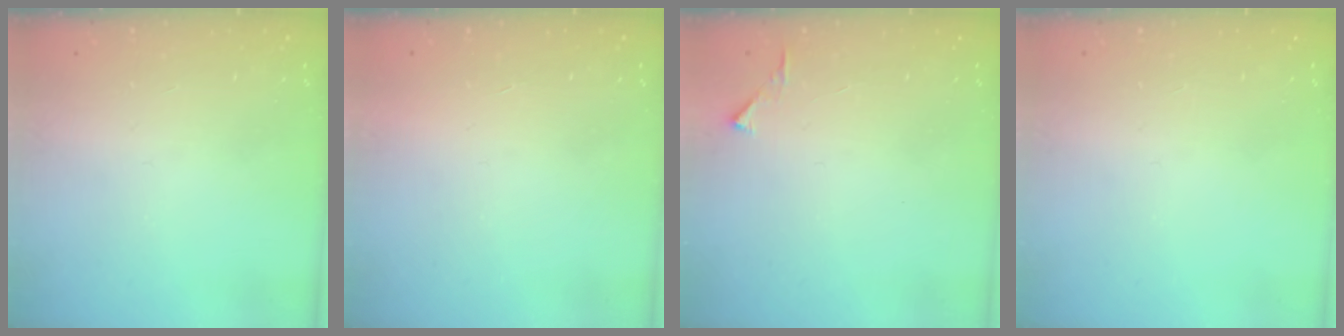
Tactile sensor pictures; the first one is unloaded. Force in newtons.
{"total": 1.5, "press": 1.5, "slide": 0.1}
{"total": 2.8, "press": 2.8, "slide": 0.3}
{"total": 0.0}